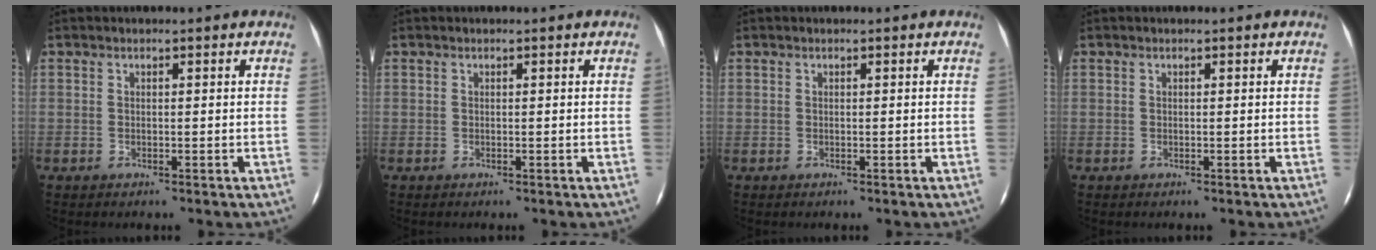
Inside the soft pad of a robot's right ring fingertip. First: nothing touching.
{"total": 0.0}
{"total": 0.0}
{"total": 0.0}